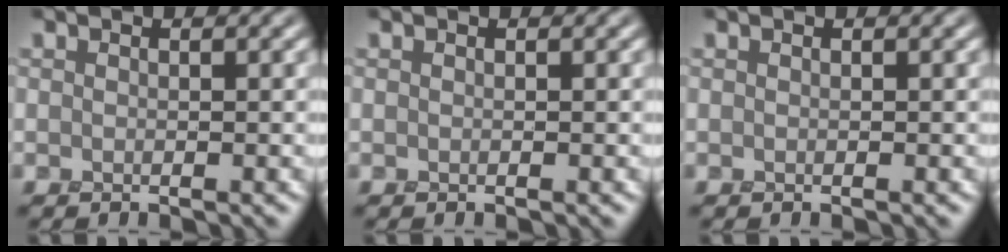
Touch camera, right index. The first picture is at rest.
{"total": 0.0}
{"total": 0.0}